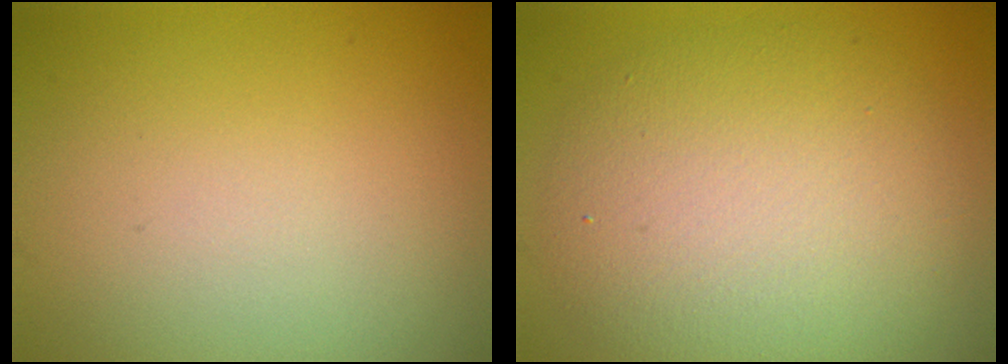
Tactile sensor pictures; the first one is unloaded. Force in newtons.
{"total": 7.8, "press": 7.8, "slide": 0.3}